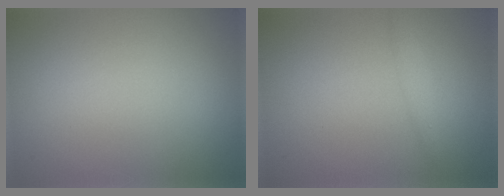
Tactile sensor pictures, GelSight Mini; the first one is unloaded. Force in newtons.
{"total": 1.0, "press": 1.0, "slide": 0.0}